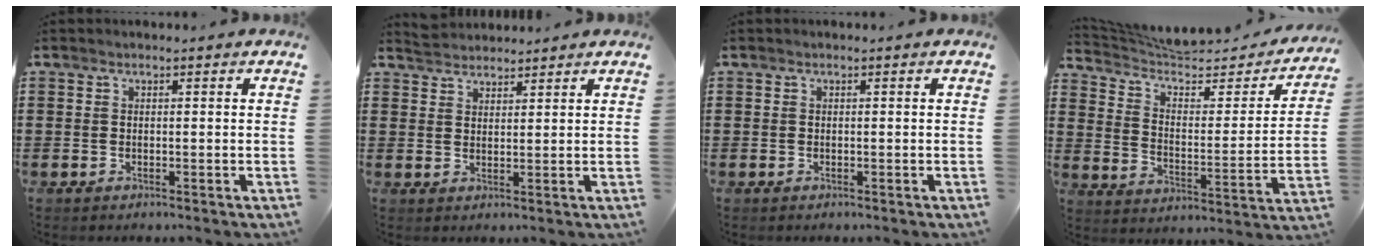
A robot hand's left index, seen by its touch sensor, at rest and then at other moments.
{"total": 2.4, "force": [2.3, 0.3, -0.3], "torque": [-0.001, 0.001, 0.047]}
{"total": 0.0}
{"total": 5.6, "force": [4.6, 1.8, 2.5], "torque": [-0.076, -0.030, 0.074]}